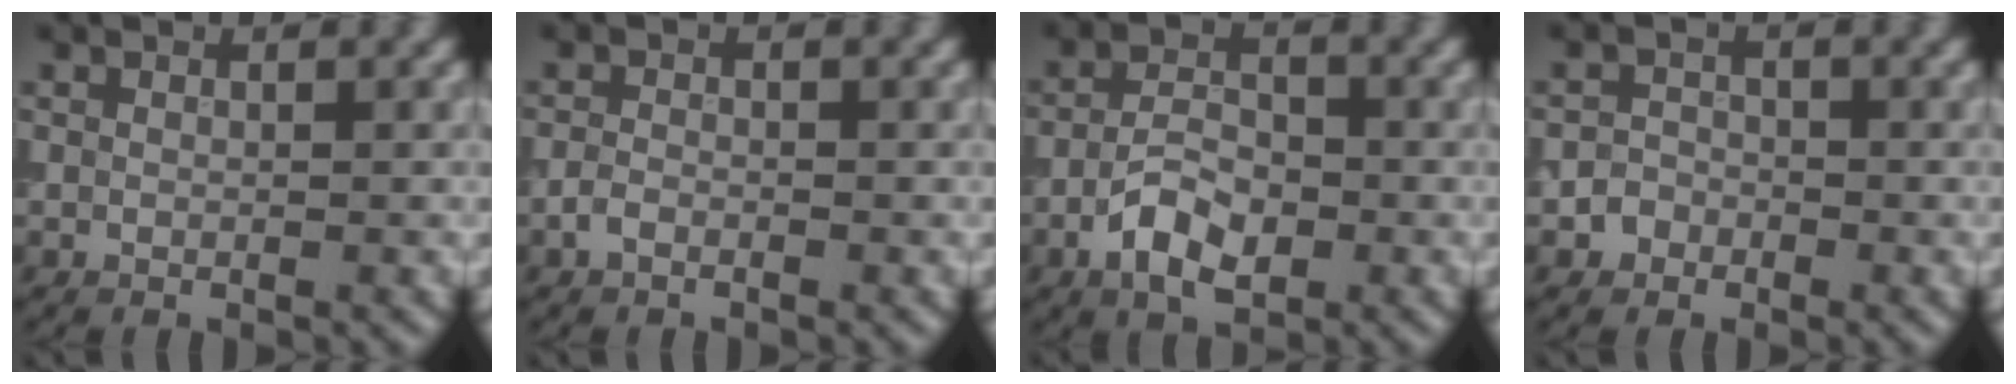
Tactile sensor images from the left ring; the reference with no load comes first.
{"total": 1.2, "force": [-0.8, 0.6, 0.6], "torque": [-0.014, 0.001, -0.021]}
{"total": 4.5, "force": [-2.0, 2.4, 3.3], "torque": [-0.060, 0.004, -0.045]}
{"total": 1.5, "force": [-0.9, 1.3, 0.1], "torque": [0.009, 0.003, -0.020]}